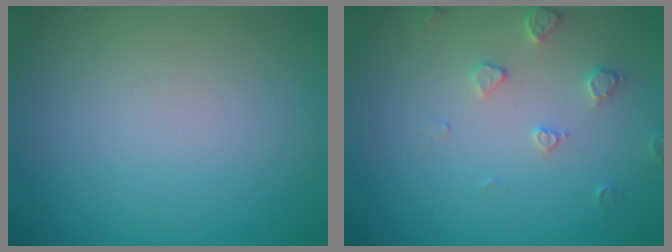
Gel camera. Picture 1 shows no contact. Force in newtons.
{"total": 1.9, "press": 1.8, "slide": 0.3}